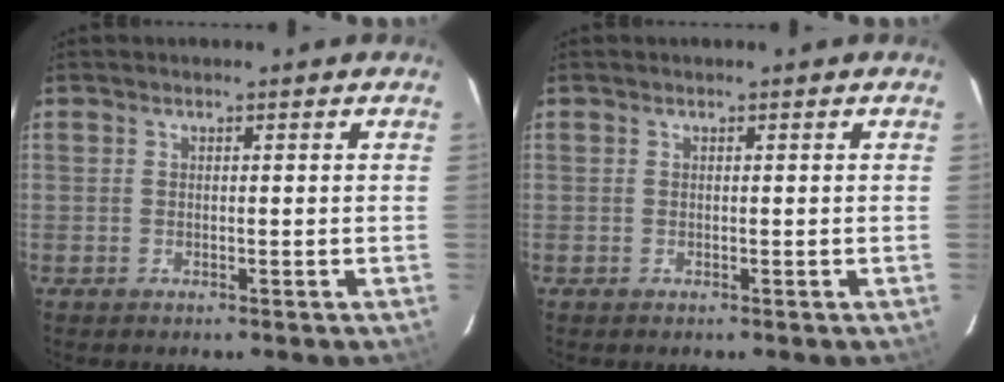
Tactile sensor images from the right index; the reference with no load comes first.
{"total": 0.0}